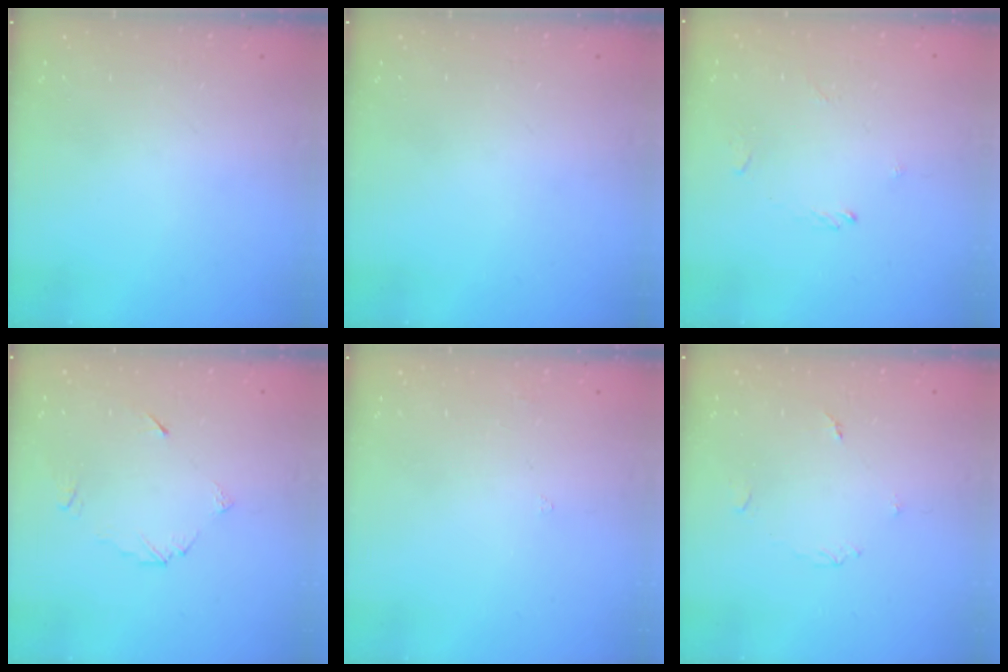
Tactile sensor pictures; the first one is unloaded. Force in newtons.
{"total": 0.0}
{"total": 1.1, "press": 0.9, "slide": 0.5}
{"total": 4.0, "press": 3.9, "slide": 0.5}
{"total": 2.3, "press": 2.3, "slide": 0.5}
{"total": 3.6, "press": 3.6, "slide": 0.4}